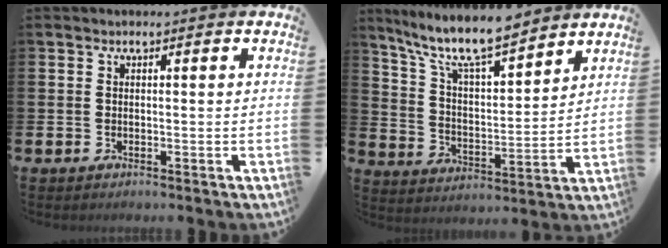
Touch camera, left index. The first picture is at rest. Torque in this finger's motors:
{"motor_torque": [0.49, -0.52, 1.06, 0.21]}